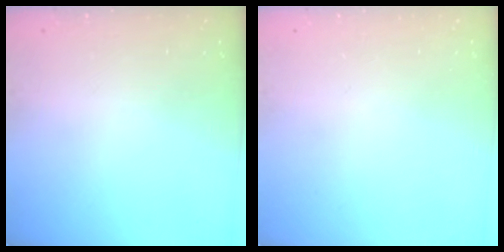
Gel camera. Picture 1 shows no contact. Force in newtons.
{"total": 0.0}